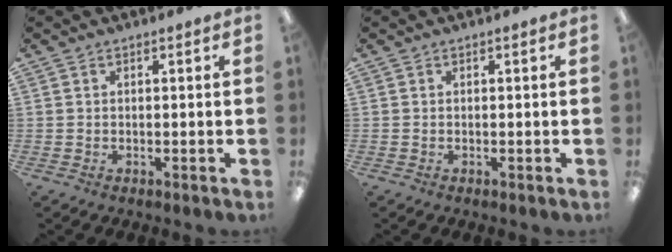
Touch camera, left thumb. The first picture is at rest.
{"total": 0.0}